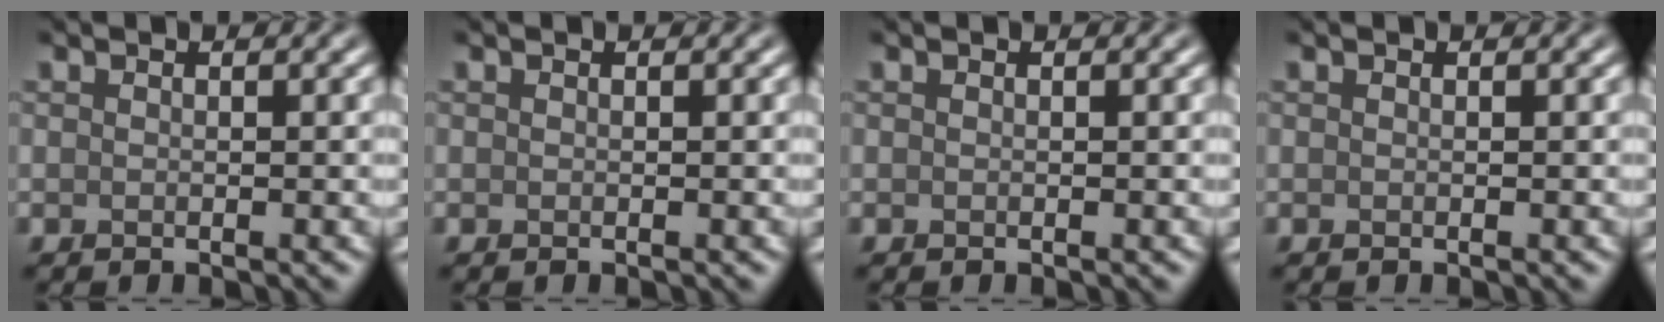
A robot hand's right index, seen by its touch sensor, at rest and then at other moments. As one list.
[{"total": 0.0}, {"total": 0.0}, {"total": 0.0}]